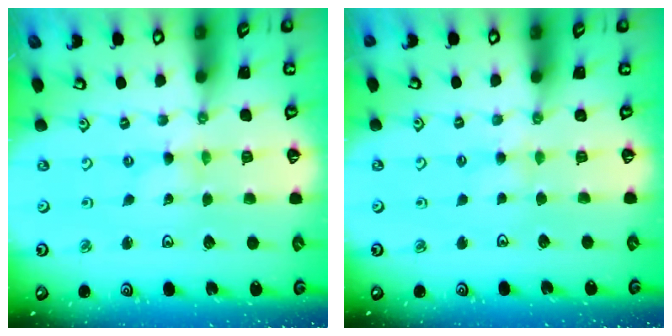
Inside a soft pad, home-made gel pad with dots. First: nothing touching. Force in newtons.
{"total": 2.7, "press": 2.6, "slide": 0.5}